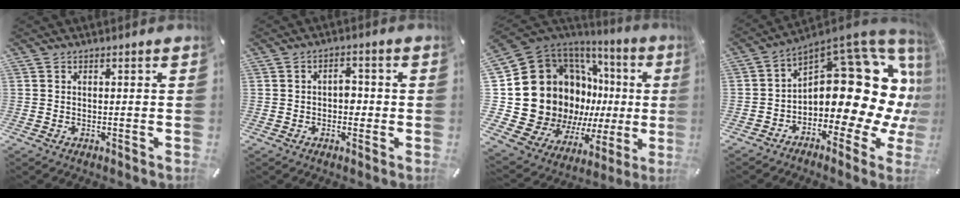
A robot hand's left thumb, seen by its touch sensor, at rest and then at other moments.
{"total": 3.8, "force": [-0.3, 2.6, 2.7], "torque": [-0.035, 0.004, -0.011]}
{"total": 26.9, "force": [1.7, 19.6, 18.4], "torque": [-0.301, -0.078, 0.093]}
{"total": 18.4, "force": [4.7, 10.7, 14.2], "torque": [-0.168, -0.066, 0.086]}